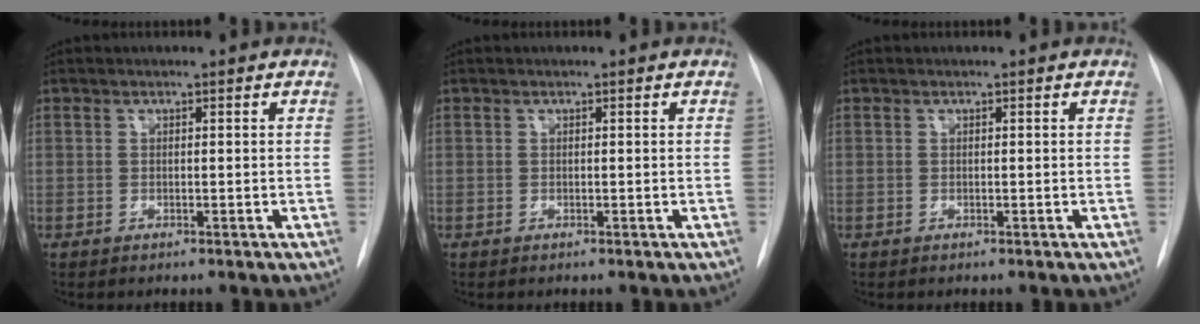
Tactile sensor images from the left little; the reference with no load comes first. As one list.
[{"total": 0.0}, {"total": 0.0}]